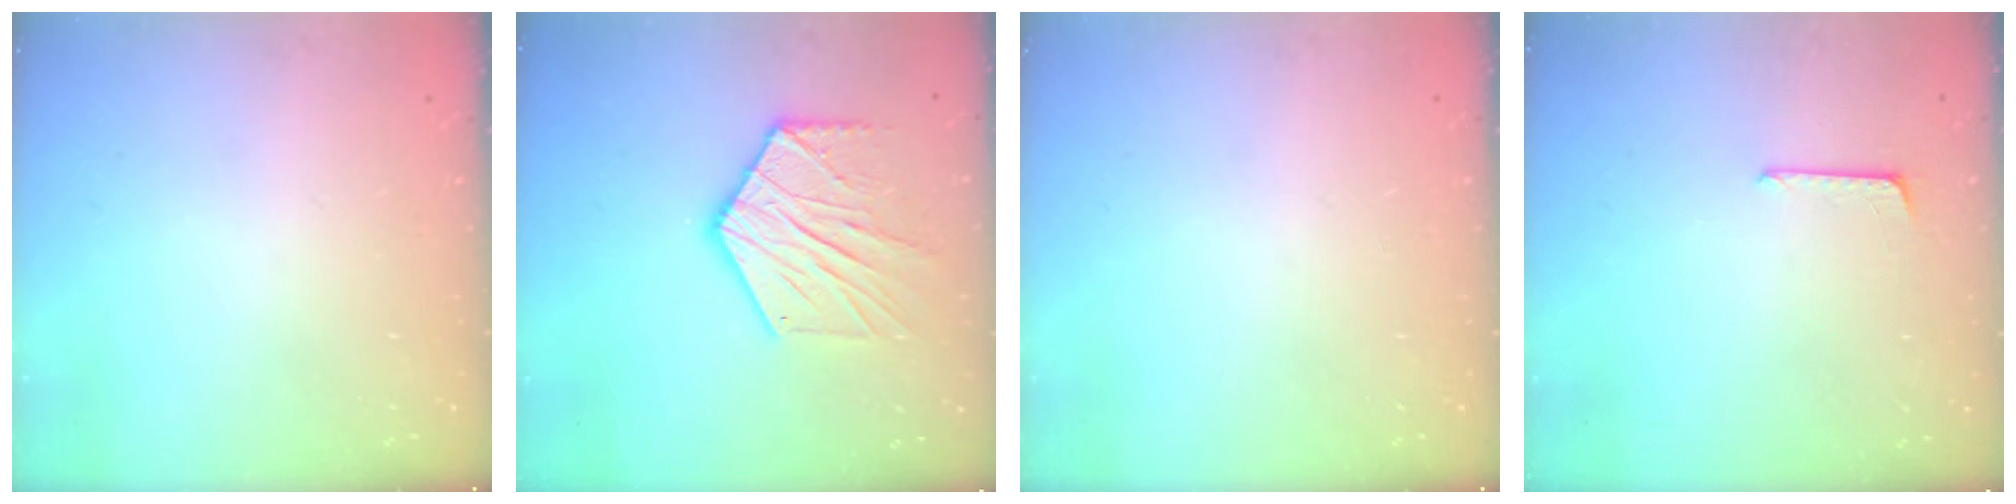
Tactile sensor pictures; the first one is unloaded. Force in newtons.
{"total": 13.6, "press": 13.6, "slide": 1.0}
{"total": 0.0}
{"total": 5.0, "press": 5.0, "slide": 0.4}